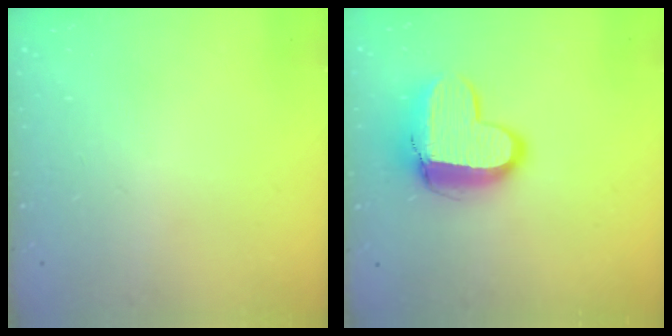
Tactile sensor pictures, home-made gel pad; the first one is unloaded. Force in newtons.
{"total": 12.5, "press": 12.5, "slide": 1.0}